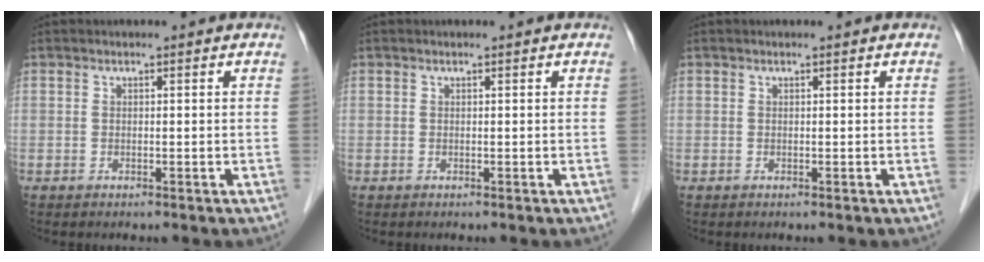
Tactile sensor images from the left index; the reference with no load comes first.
{"total": 0.0}
{"total": 0.0}